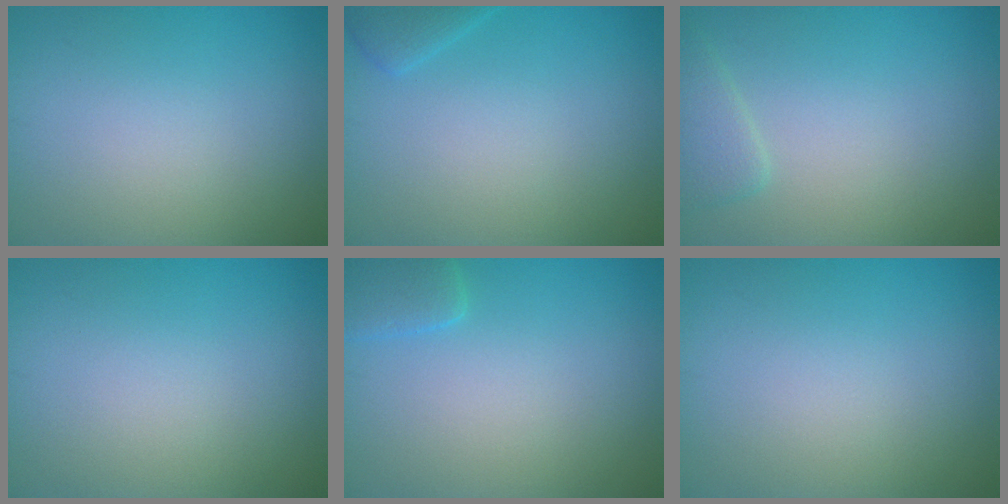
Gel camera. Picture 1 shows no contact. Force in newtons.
{"total": 1.6, "press": 1.6, "slide": 0.2}
{"total": 1.9, "press": 1.9, "slide": 0.2}
{"total": 0.0}
{"total": 1.9, "press": 1.9, "slide": 0.3}
{"total": 0.0}